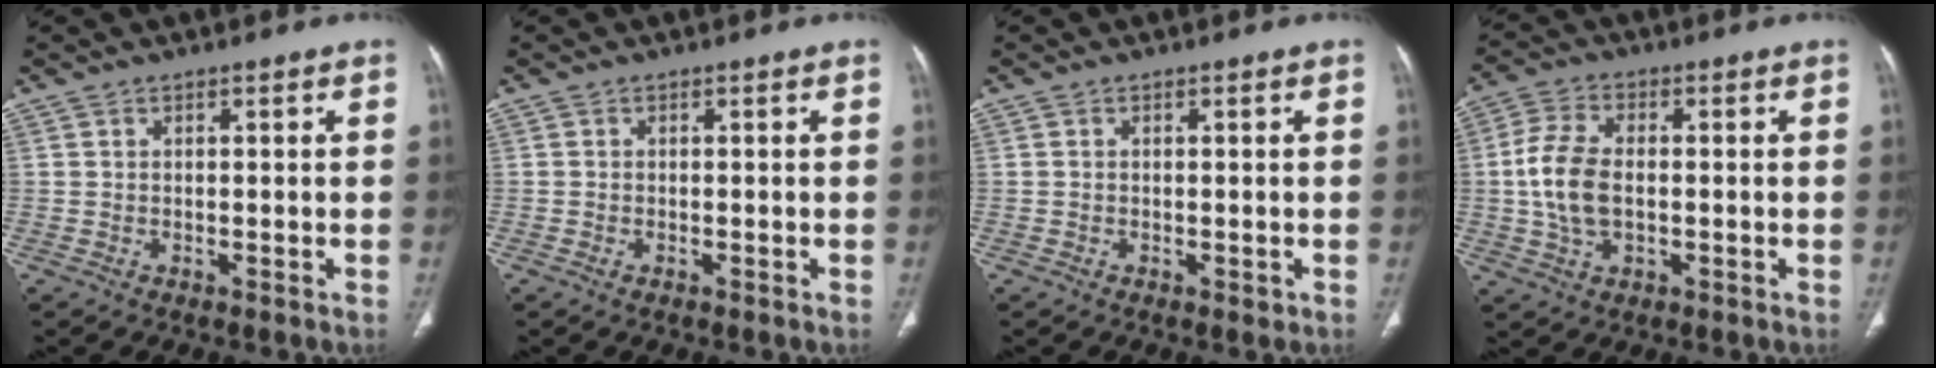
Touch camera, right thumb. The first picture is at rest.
{"total": 0.6, "force": [-0.3, 0.3, 0.4], "torque": [-0.010, 0.002, -0.005]}
{"total": 0.7, "force": [-0.2, 0.4, 0.6], "torque": [-0.009, -0.002, -0.002]}
{"total": 9.5, "force": [-0.4, 5.6, 7.6], "torque": [-0.161, 0.010, -0.011]}